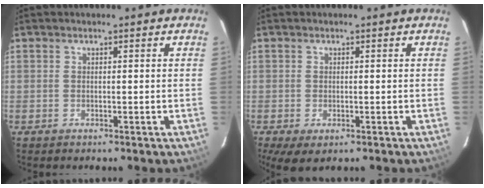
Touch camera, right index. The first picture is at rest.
{"total": 3.9, "force": [-1.5, 1.9, 3.1], "torque": [-0.062, -0.016, -0.018]}